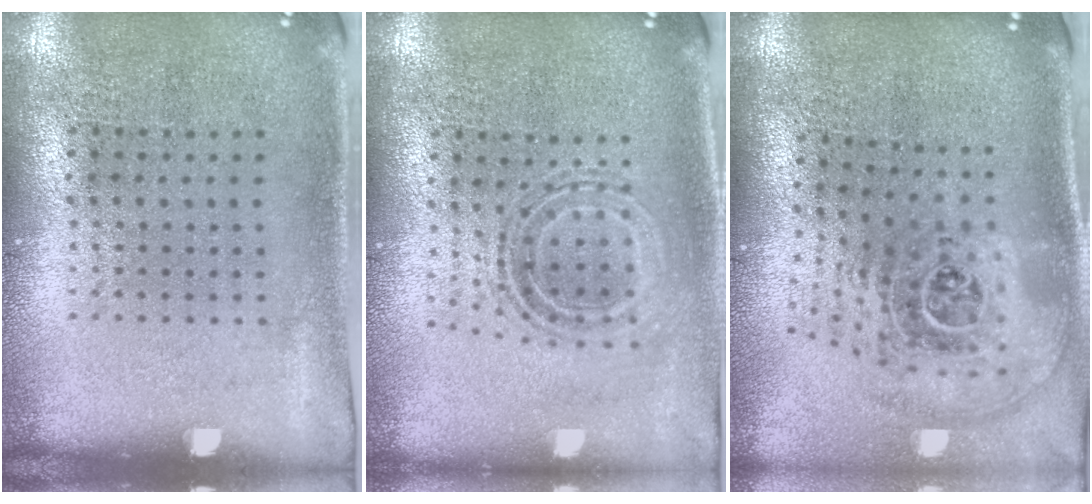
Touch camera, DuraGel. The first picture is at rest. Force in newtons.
{"total": 0.8, "press": 0.8, "slide": 0.3}
{"total": 2.8, "press": 1.9, "slide": 2.1}